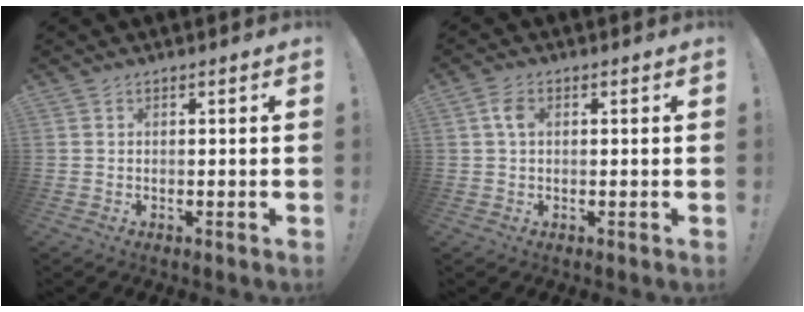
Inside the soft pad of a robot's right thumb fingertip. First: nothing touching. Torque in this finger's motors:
{"motor_torque": [0.74, 0.66, 0.47, -0.28, -0.03]}